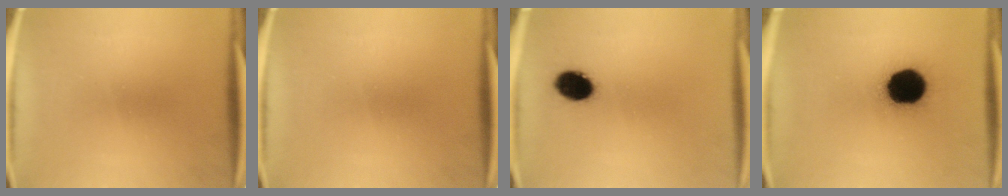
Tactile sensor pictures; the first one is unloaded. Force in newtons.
{"total": 0.0}
{"total": 7.5}
{"total": 18.5}